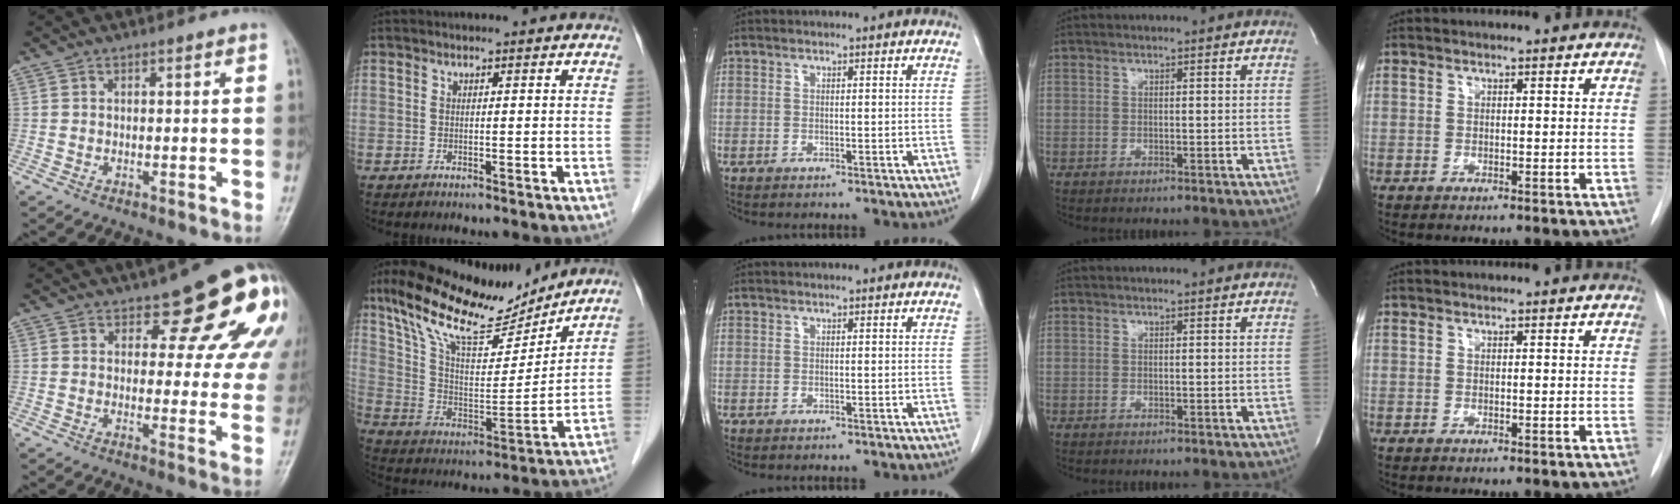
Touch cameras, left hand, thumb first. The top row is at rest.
{"thumb": {"total": 14.6, "force": [7.3, 6.5, 10.8], "torque": [-0.088, -0.039, 0.081]}, "index": {"total": 18.0, "force": [14.3, 4.6, 9.9], "torque": [-0.180, 0.011, 0.254]}}